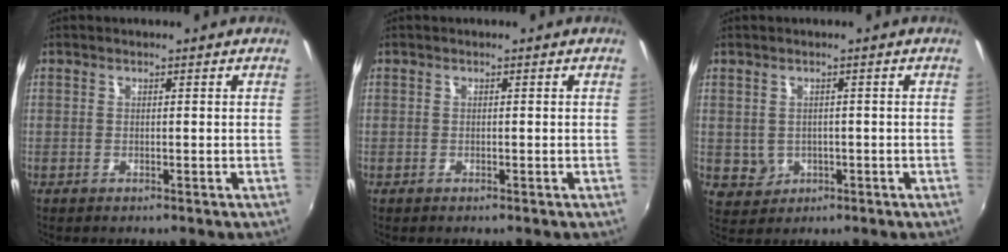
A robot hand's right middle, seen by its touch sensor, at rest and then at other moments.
{"total": 0.0}
{"total": 3.6, "force": [-0.1, 3.4, 1.1], "torque": [-0.025, 0.001, 0.009]}